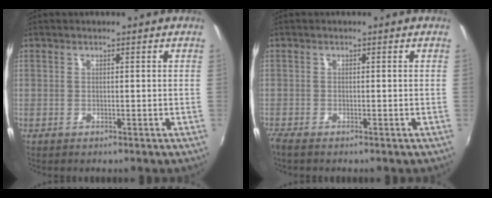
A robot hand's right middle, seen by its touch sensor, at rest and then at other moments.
{"total": 1.4, "force": [-1.2, 0.2, 0.7], "torque": [-0.016, -0.007, -0.025]}